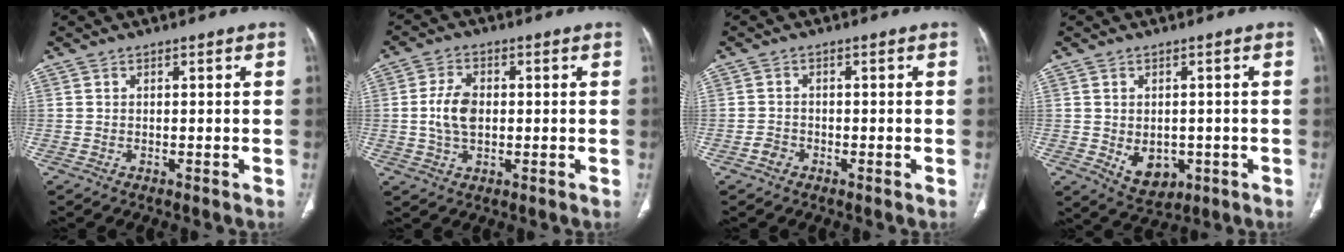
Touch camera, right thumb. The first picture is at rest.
{"total": 6.7, "force": [0.1, 4.2, 5.2], "torque": [-0.101, 0.006, 0.001]}
{"total": 1.7, "force": [-1.0, 1.3, 0.5], "torque": [-0.008, 0.008, -0.022]}
{"total": 6.8, "force": [-1.4, 4.9, 4.4], "torque": [-0.046, -0.002, -0.001]}